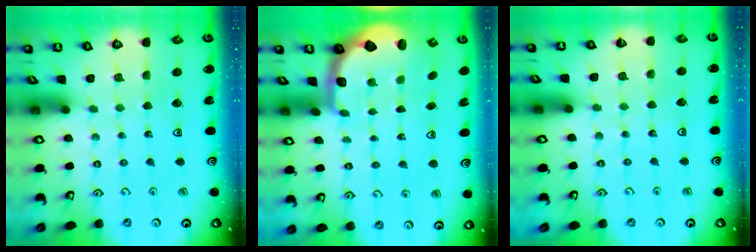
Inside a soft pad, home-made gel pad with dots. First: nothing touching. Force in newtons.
{"total": 2.7, "press": 2.1, "slide": 1.7}
{"total": 3.4, "press": 3.4, "slide": 0.5}